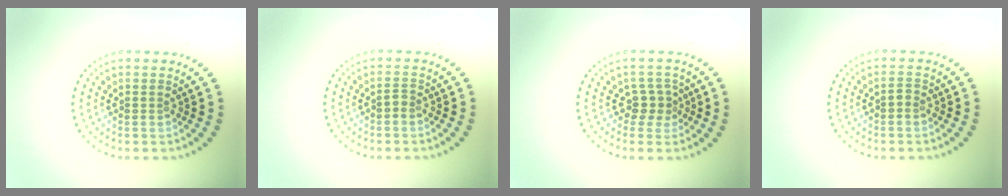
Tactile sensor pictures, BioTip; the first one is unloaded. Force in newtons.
{"total": 0.6, "press": 0.5, "slide": 0.3}
{"total": 2.0, "press": 1.5, "slide": 1.3}
{"total": 0.5, "press": 0.4, "slide": 0.3}